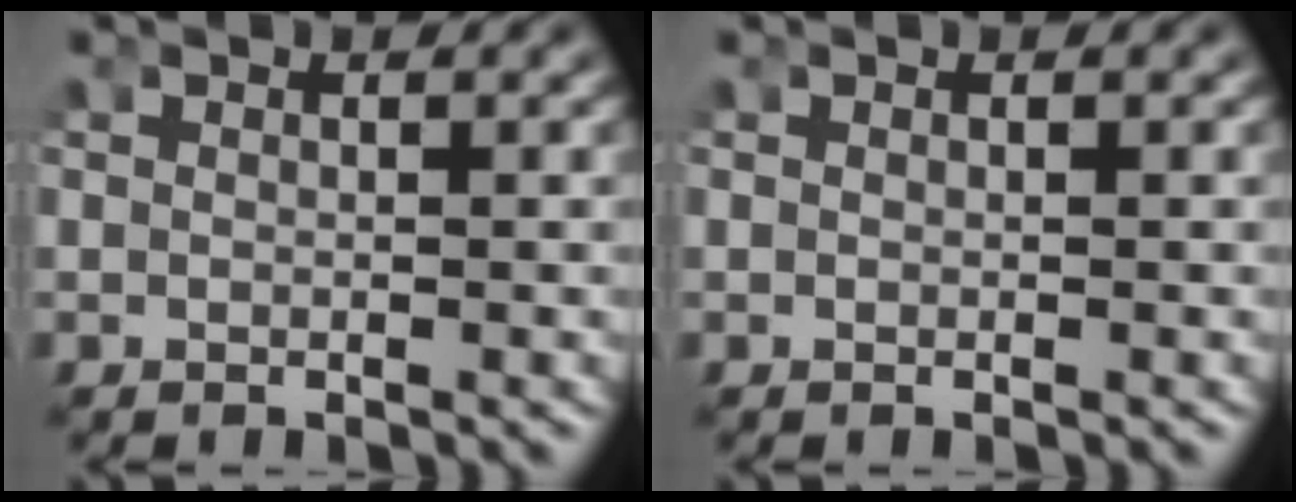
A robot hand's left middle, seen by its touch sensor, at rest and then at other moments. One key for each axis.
{"total": 0.0}